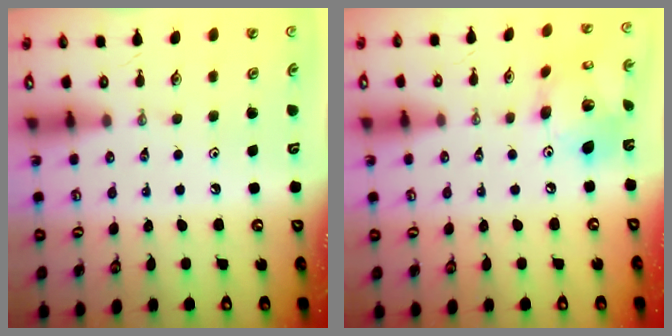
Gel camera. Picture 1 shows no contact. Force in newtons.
{"total": 14.8, "press": 14.7, "slide": 1.5}